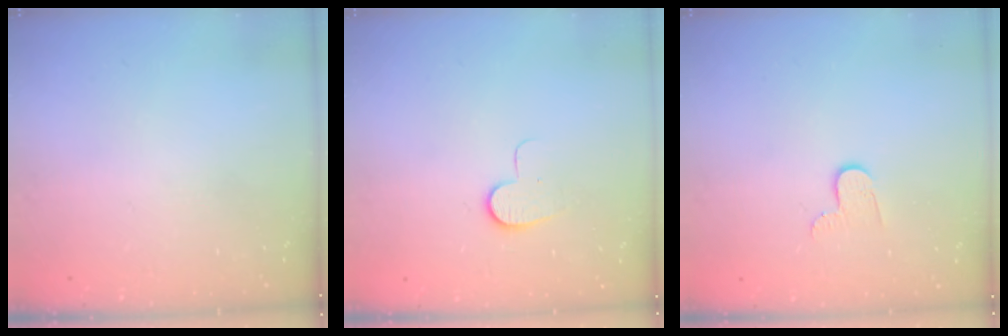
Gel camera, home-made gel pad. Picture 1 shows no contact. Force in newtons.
{"total": 7.0, "press": 7.0, "slide": 0.6}
{"total": 4.6, "press": 4.6, "slide": 0.5}